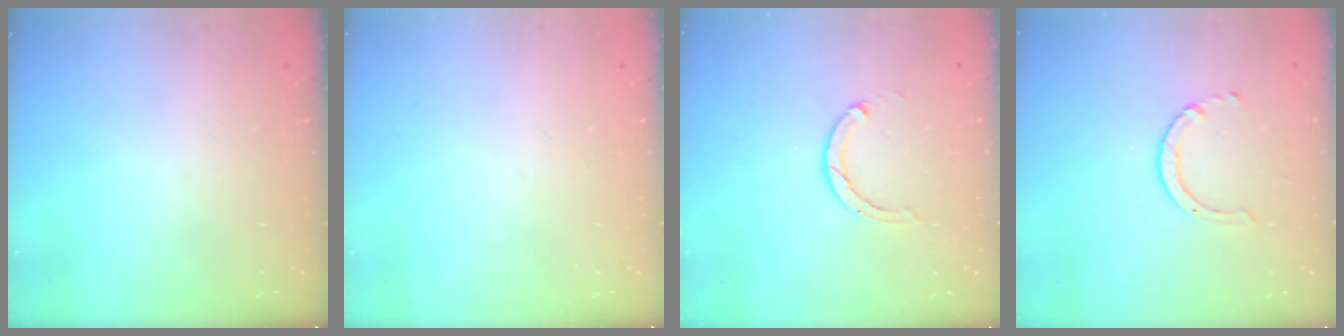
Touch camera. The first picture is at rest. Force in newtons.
{"total": 0.0}
{"total": 2.0, "press": 2.0, "slide": 0.3}
{"total": 3.2, "press": 3.2, "slide": 0.4}